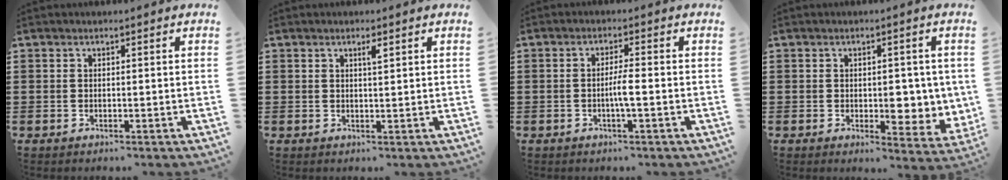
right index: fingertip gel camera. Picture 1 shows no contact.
{"total": 1.3, "force": [0.7, 0.2, 1.1], "torque": [-0.022, 0.002, 0.011]}
{"total": 2.9, "force": [-0.6, 0.1, 2.8], "torque": [-0.051, -0.002, -0.013]}
{"total": 5.0, "force": [0.1, 3.0, 4.0], "torque": [-0.046, -0.003, -0.004]}